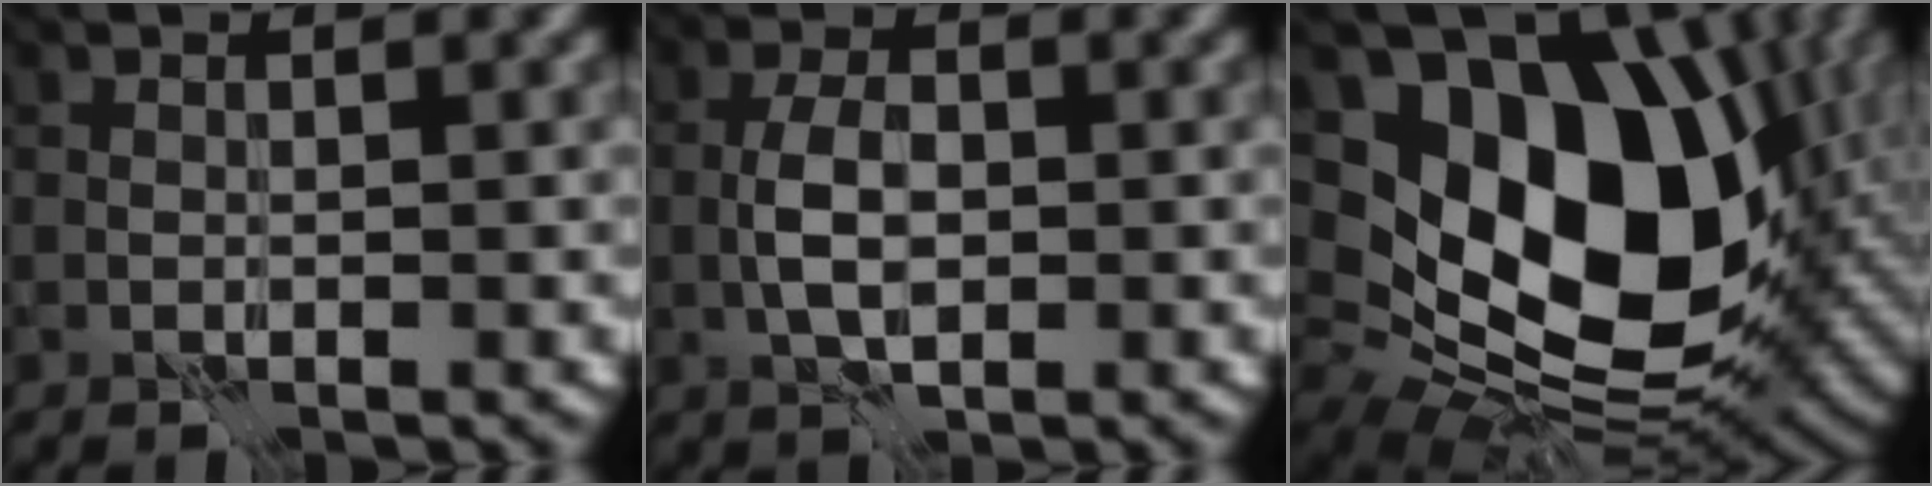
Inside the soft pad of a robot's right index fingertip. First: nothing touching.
{"total": 3.5, "force": [-0.8, 1.8, 2.9], "torque": [-0.057, 0.002, -0.017]}
{"total": 16.8, "force": [2.5, 11.6, 11.8], "torque": [-0.187, -0.018, 0.060]}